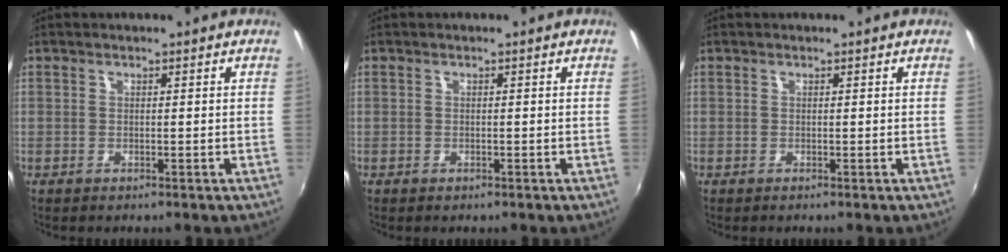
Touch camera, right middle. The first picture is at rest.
{"total": 0.0}
{"total": 0.0}